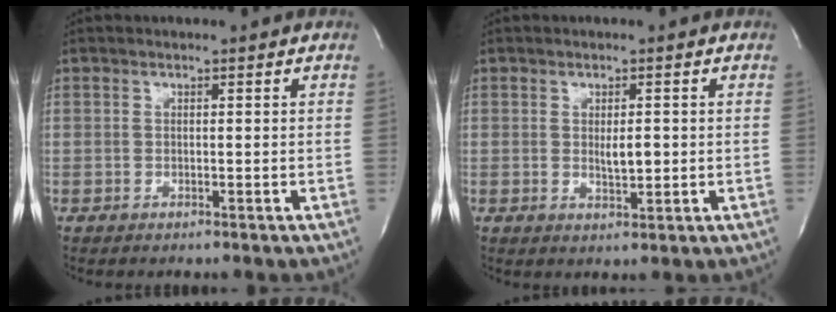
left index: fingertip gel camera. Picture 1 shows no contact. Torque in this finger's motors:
{"motor_torque": [0.24, 0.06, 0.05, 0.04]}